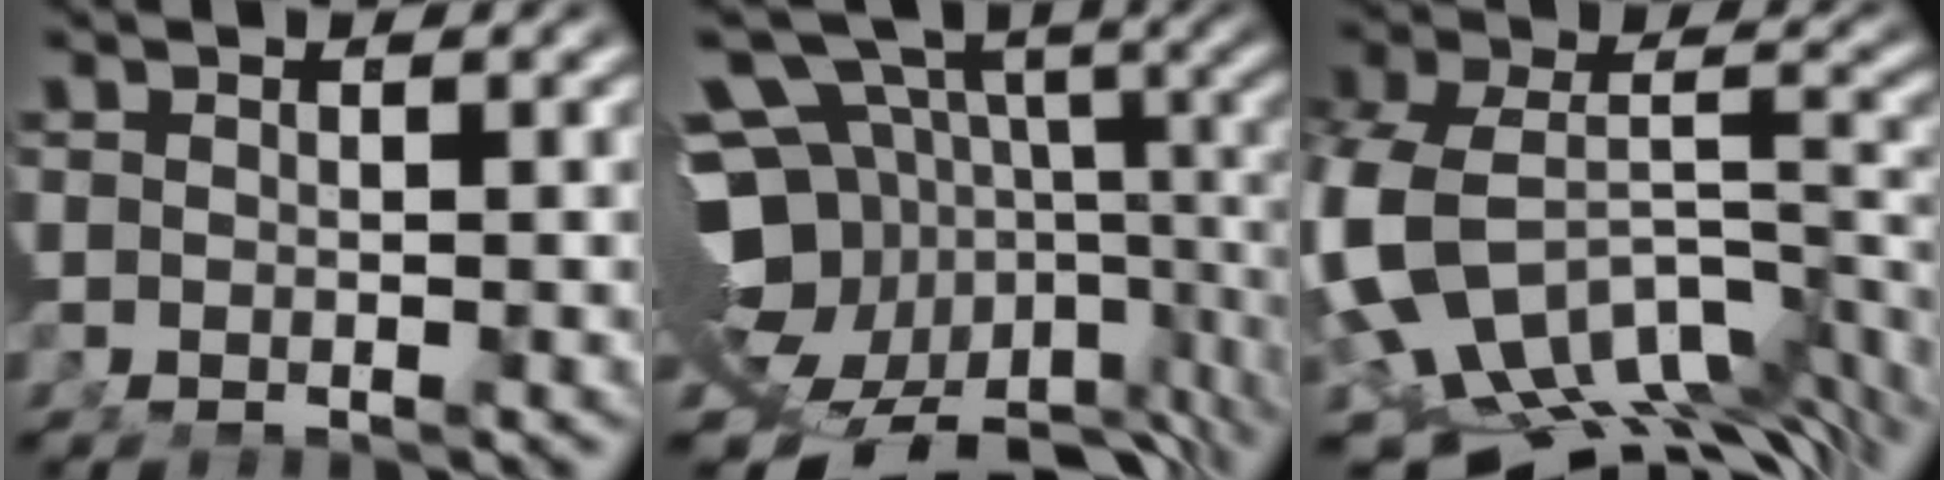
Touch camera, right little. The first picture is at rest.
{"total": 20.2, "force": [-7.5, 14.9, 11.4], "torque": [-0.189, -0.057, -0.100]}
{"total": 16.3, "force": [-7.4, 10.5, 10.0], "torque": [-0.208, -0.068, -0.096]}